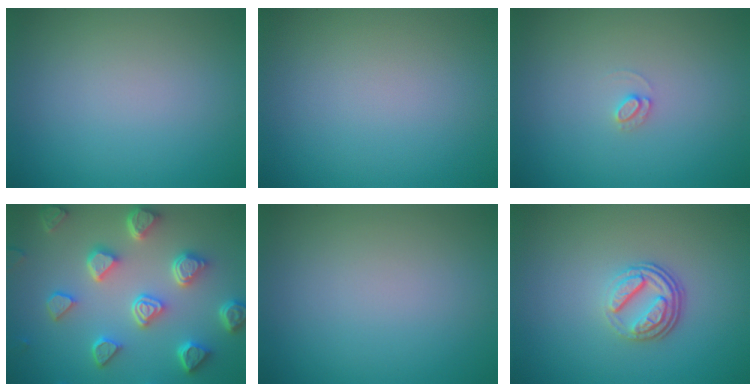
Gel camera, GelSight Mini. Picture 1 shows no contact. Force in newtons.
{"total": 0.0}
{"total": 0.9, "press": 0.9, "slide": 0.1}
{"total": 6.7, "press": 5.4, "slide": 3.9}
{"total": 0.0}
{"total": 3.7, "press": 2.6, "slide": 2.6}